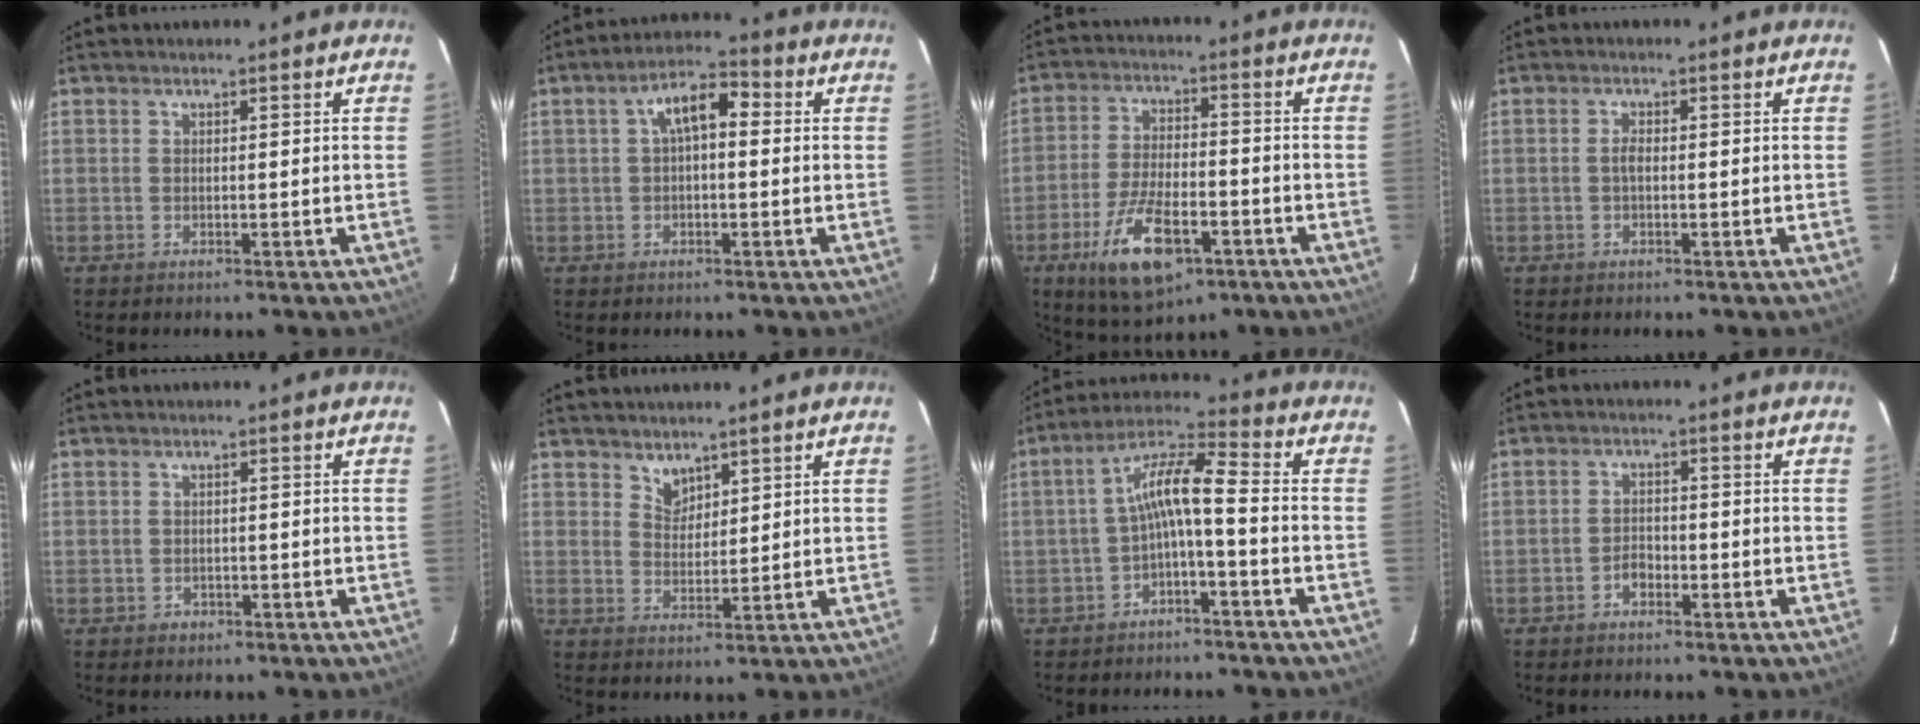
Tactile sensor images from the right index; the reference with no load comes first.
{"total": 6.6, "force": [1.0, 3.1, 5.8], "torque": [-0.104, 0.025, 0.015]}
{"total": 13.7, "force": [-6.8, 5.6, 10.5], "torque": [-0.215, -0.018, -0.114]}
{"total": 1.4, "force": [-0.2, 0.6, 1.3], "torque": [-0.026, 0.004, -0.005]}
{"total": 1.8, "force": [-0.7, 1.6, 0.1], "torque": [-0.002, 0.003, -0.006]}
{"total": 3.3, "force": [2.7, 1.7, 0.7], "torque": [-0.004, 0.003, 0.051]}
{"total": 7.6, "force": [-2.2, 1.1, 7.2], "torque": [-0.162, 0.022, -0.040]}
{"total": 2.3, "force": [-1.5, 1.4, 1.0], "torque": [-0.021, 0.005, -0.025]}